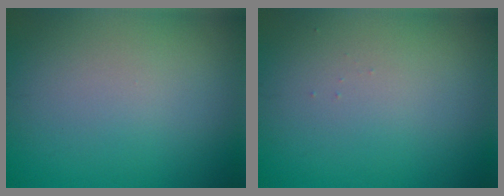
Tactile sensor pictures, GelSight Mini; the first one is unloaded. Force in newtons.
{"total": 0.0}